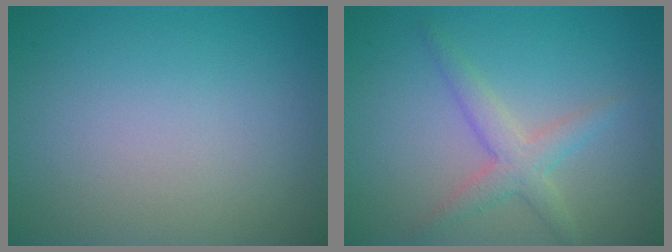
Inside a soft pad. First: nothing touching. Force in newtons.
{"total": 2.8, "press": 2.8, "slide": 0.1}